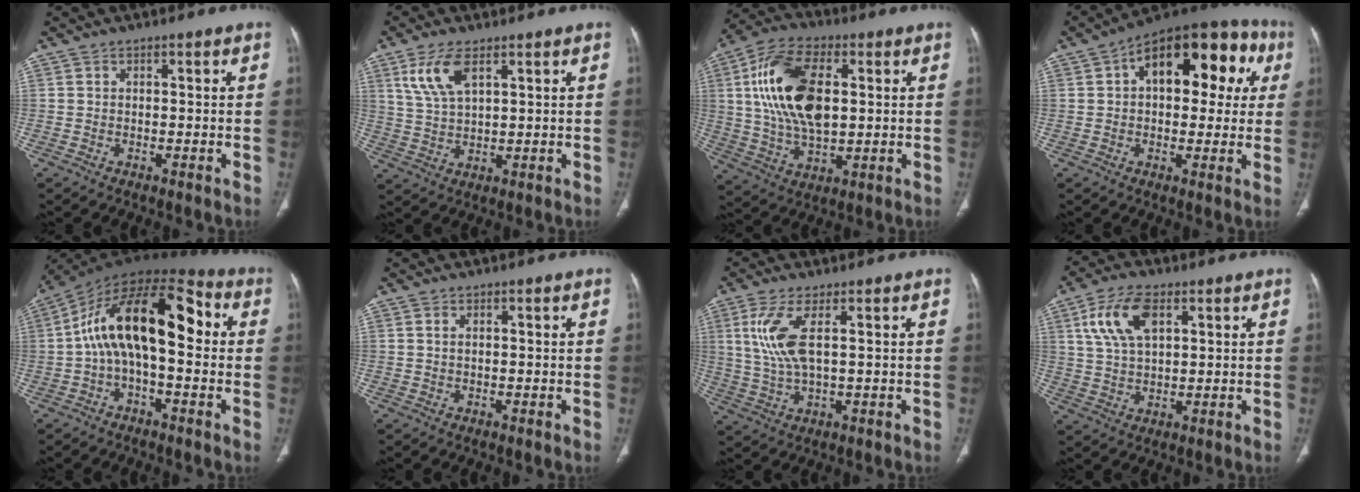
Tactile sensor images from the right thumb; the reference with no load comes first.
{"total": 7.7, "force": [3.9, 3.2, 5.8], "torque": [-0.122, -0.011, 0.085]}
{"total": 18.4, "force": [3.3, 9.9, 15.2], "torque": [-0.288, 0.004, 0.061]}
{"total": 20.6, "force": [5.7, 11.1, 16.4], "torque": [-0.182, 0.039, 0.072]}
{"total": 18.0, "force": [1.0, 8.4, 15.8], "torque": [-0.248, 0.057, 0.006]}
{"total": 0.7, "force": [0.3, 0.2, 0.6], "torque": [-0.017, 0.004, 0.007]}
{"total": 8.2, "force": [2.3, 2.5, 7.4], "torque": [-0.186, -0.007, 0.055]}
{"total": 10.2, "force": [4.0, 5.2, 7.7], "torque": [-0.152, -0.001, 0.079]}